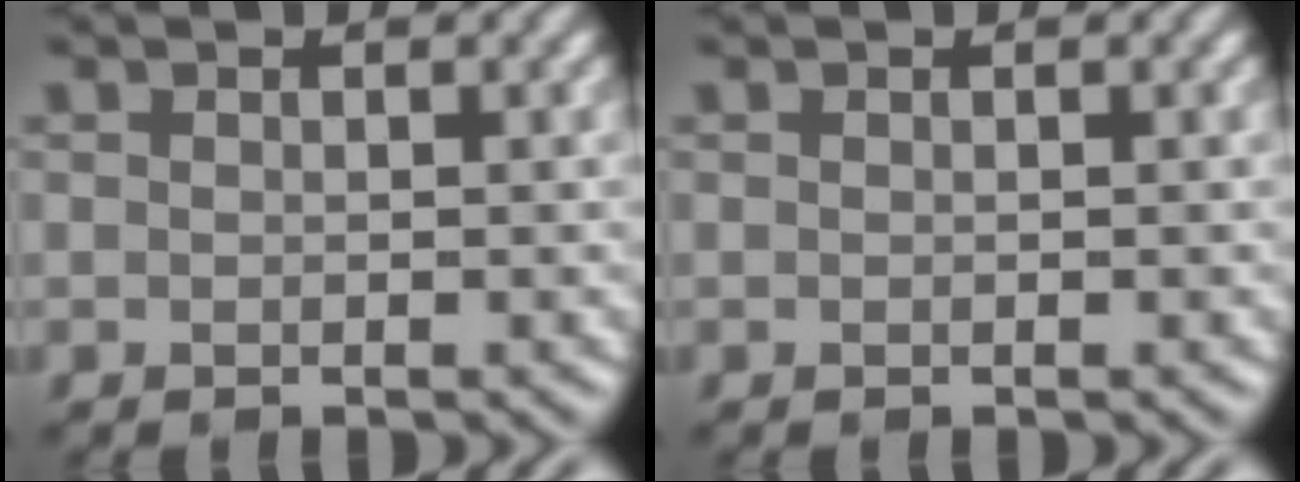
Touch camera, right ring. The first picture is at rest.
{"total": 0.0}